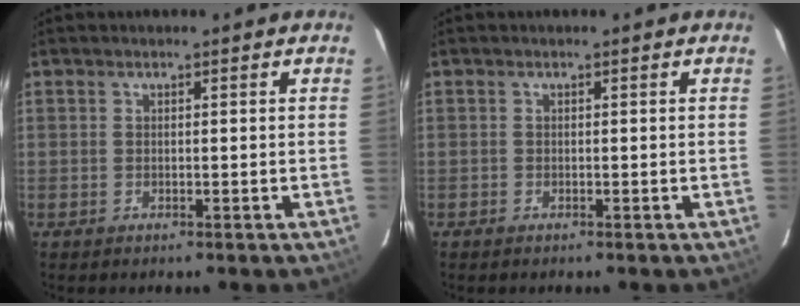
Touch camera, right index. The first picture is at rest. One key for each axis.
{"total": 0.5, "fx": -0.5, "fy": 0.3, "fz": -0.1, "tx": 0.002, "ty": -0.001, "tz": -0.011}